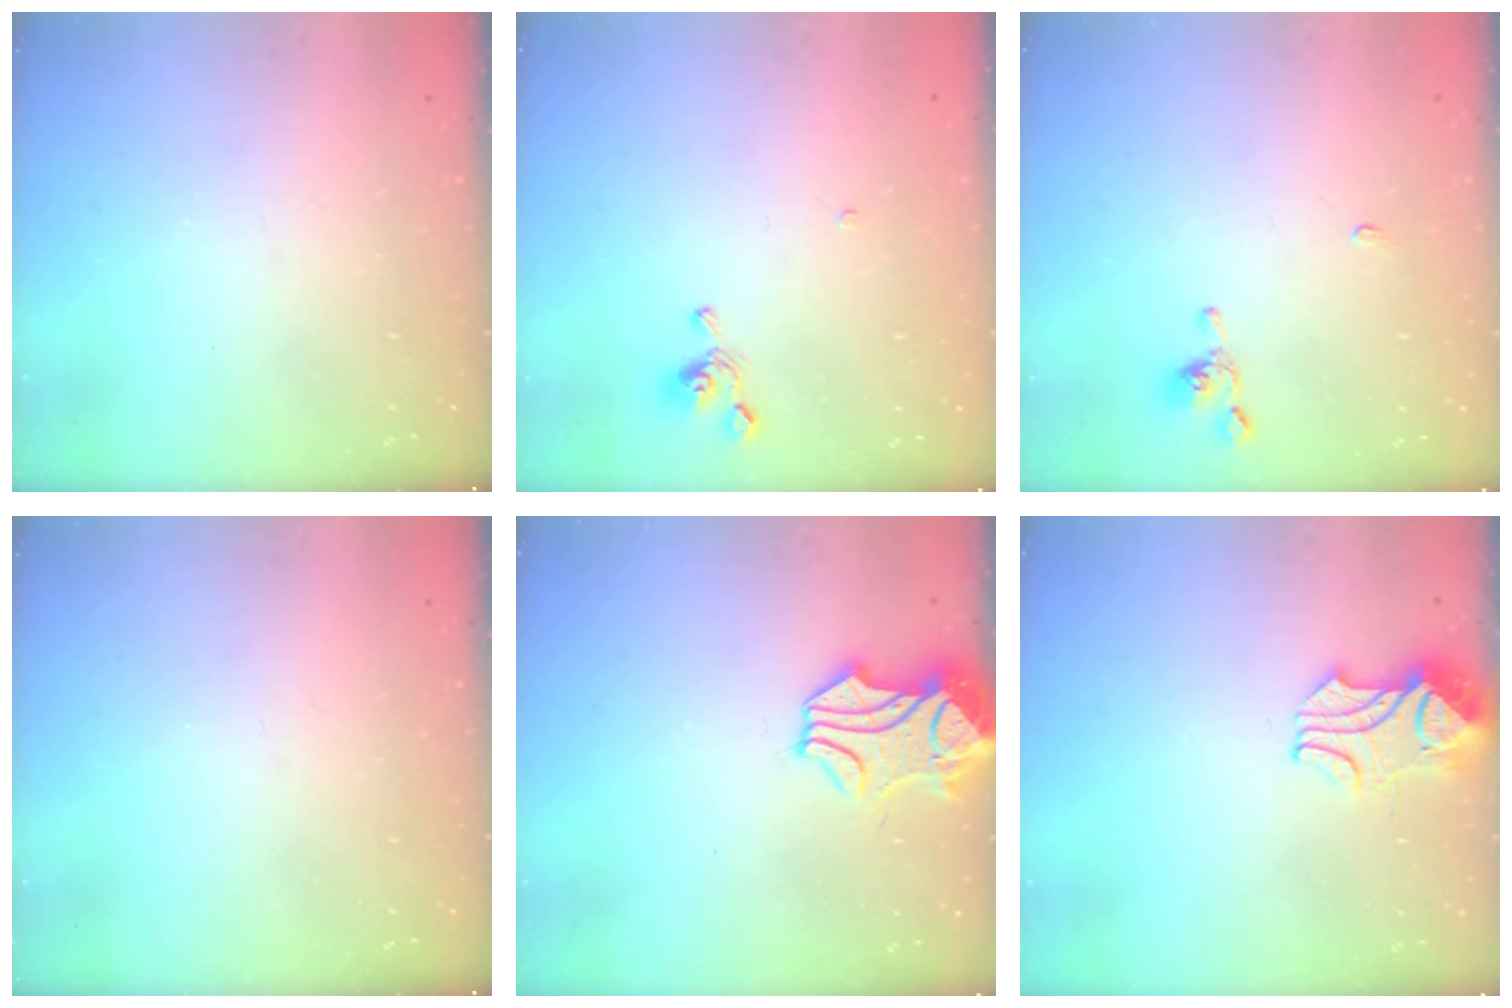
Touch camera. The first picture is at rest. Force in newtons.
{"total": 3.2, "press": 3.2, "slide": 0.5}
{"total": 0.5, "press": 0.5, "slide": 0.3}
{"total": 0.0}
{"total": 2.5, "press": 2.0, "slide": 1.4}
{"total": 2.4, "press": 2.2, "slide": 0.9}